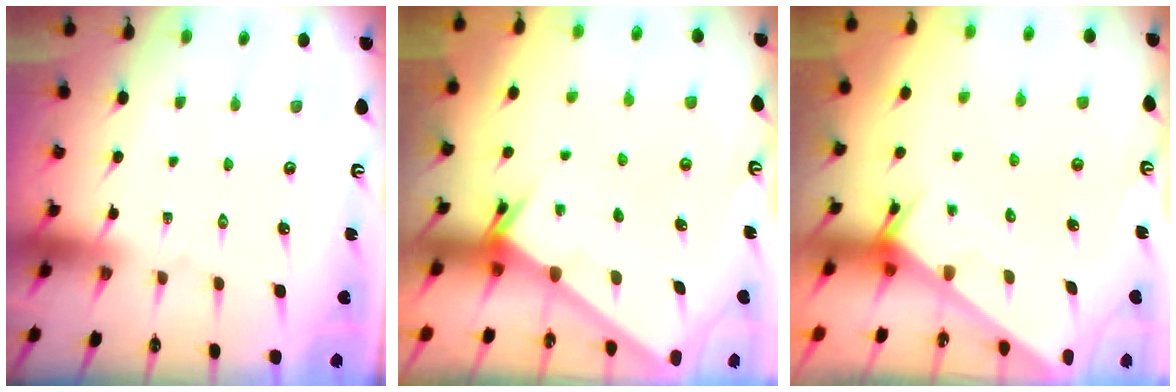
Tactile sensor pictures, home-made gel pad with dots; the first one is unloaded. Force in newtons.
{"total": 2.6, "press": 2.6, "slide": 0.2}
{"total": 4.9, "press": 4.9, "slide": 0.2}